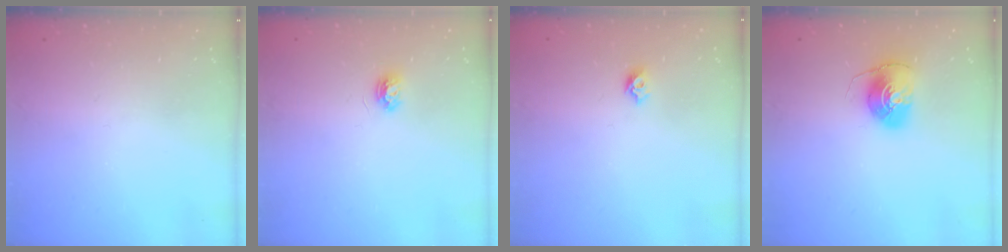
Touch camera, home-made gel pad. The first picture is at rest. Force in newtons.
{"total": 3.7, "press": 3.7, "slide": 0.4}
{"total": 4.9, "press": 4.8, "slide": 0.8}
{"total": 8.8, "press": 8.8, "slide": 0.1}